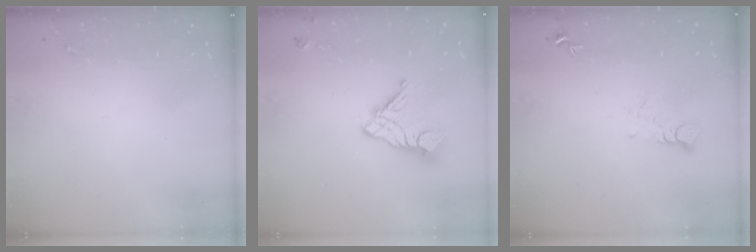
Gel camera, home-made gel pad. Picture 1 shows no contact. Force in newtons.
{"total": 13.5, "press": 13.4, "slide": 1.3}
{"total": 3.5, "press": 3.4, "slide": 0.3}